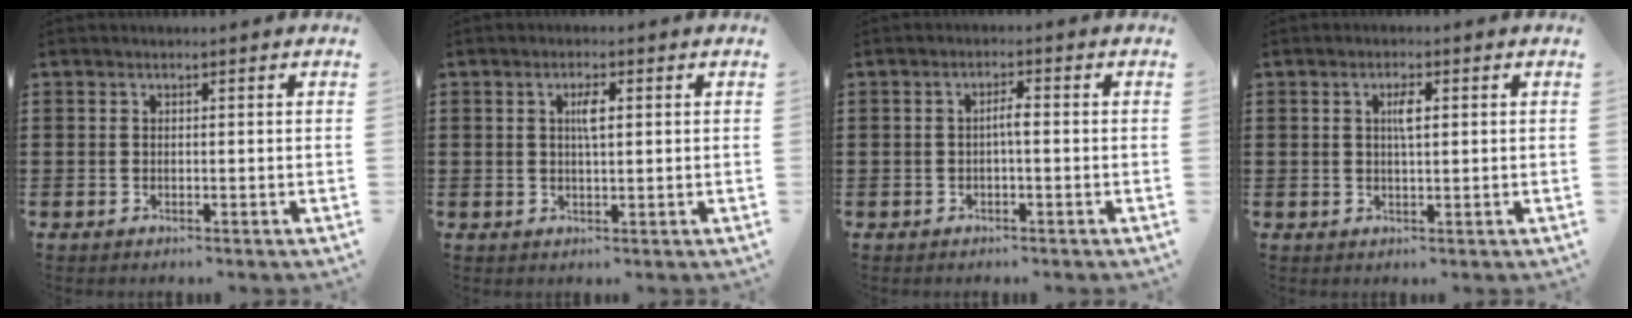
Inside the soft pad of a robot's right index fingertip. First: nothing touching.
{"total": 2.7, "force": [0.6, 0.7, 2.5], "torque": [-0.051, 0.005, 0.007]}
{"total": 2.1, "force": [-0.4, 0.4, 2.0], "torque": [-0.038, 0.003, -0.008]}
{"total": 2.6, "force": [0.6, 0.7, 2.4], "torque": [-0.049, 0.005, 0.007]}